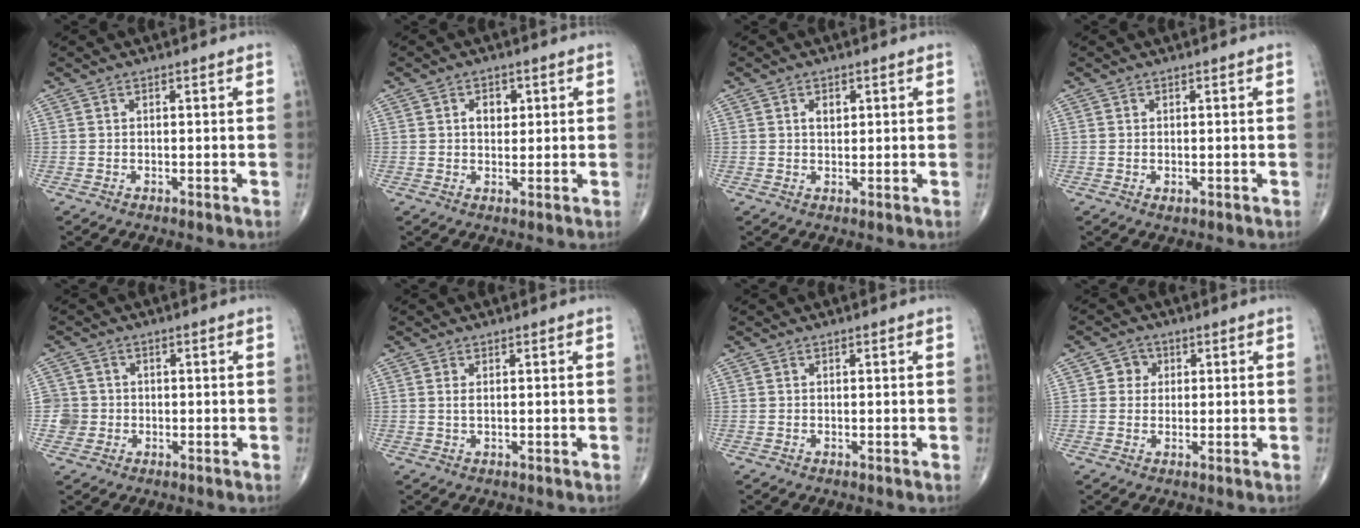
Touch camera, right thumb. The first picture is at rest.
{"total": 3.4, "force": [1.0, 2.5, 2.2], "torque": [-0.017, -0.002, 0.013]}
{"total": 2.2, "force": [0.8, 1.5, 1.5], "torque": [-0.016, -0.003, 0.012]}
{"total": 0.8, "force": [-0.1, 0.5, 0.6], "torque": [-0.011, -0.003, 0.000]}
{"total": 3.3, "force": [-0.5, 3.3, -0.1], "torque": [0.026, 0.010, -0.014]}
{"total": 1.0, "force": [0.3, 0.3, 0.9], "torque": [-0.023, -0.001, 0.007]}
{"total": 0.0}
{"total": 3.2, "force": [0.7, 2.9, 0.9], "torque": [0.008, 0.003, 0.004]}